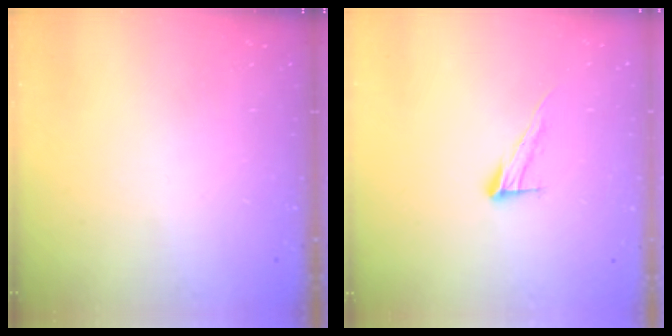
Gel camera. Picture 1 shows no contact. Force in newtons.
{"total": 8.8, "press": 8.7, "slide": 0.2}